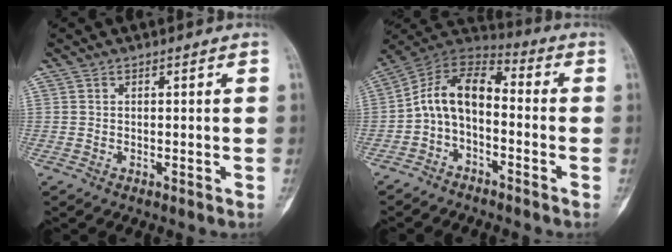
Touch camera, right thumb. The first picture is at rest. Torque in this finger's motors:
{"motor_torque": [-0.45, 0.59, 0.74, -0.70, 0.06]}